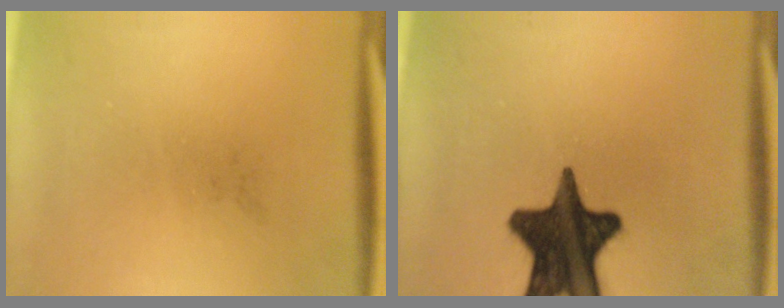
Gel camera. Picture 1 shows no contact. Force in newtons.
{"total": 17.1}